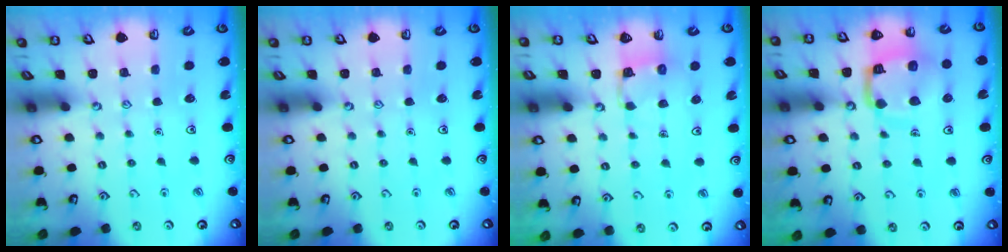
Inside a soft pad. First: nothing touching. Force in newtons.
{"total": 0.0}
{"total": 4.3, "press": 4.3, "slide": 0.3}
{"total": 11.9, "press": 11.8, "slide": 1.2}